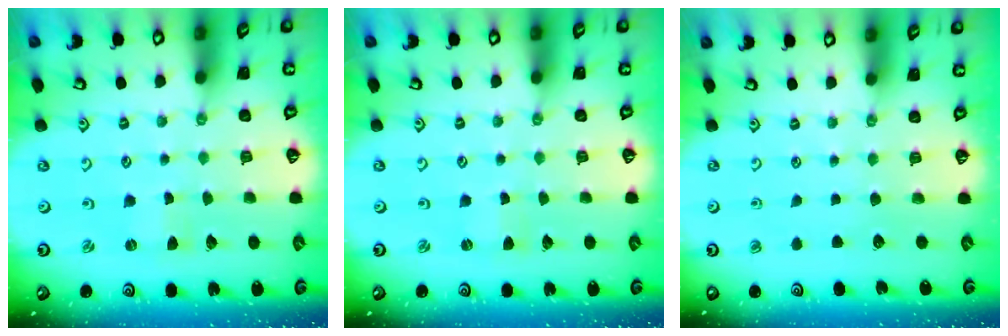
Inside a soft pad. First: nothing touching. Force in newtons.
{"total": 0.7, "press": 0.7, "slide": 0.1}
{"total": 0.0}